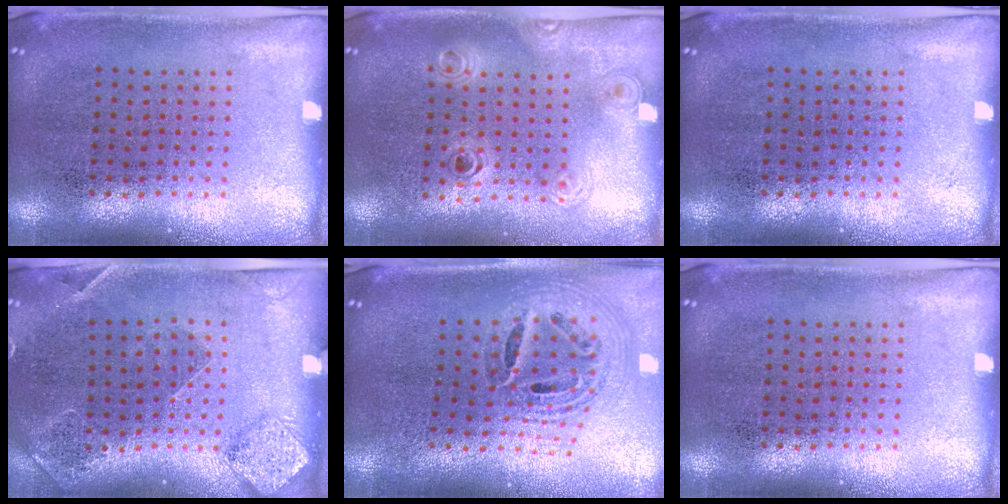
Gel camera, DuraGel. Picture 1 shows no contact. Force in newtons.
{"total": 1.2, "press": 1.0, "slide": 0.6}
{"total": 0.0}
{"total": 1.6, "press": 1.5, "slide": 0.3}
{"total": 1.7, "press": 1.5, "slide": 0.9}
{"total": 0.0}